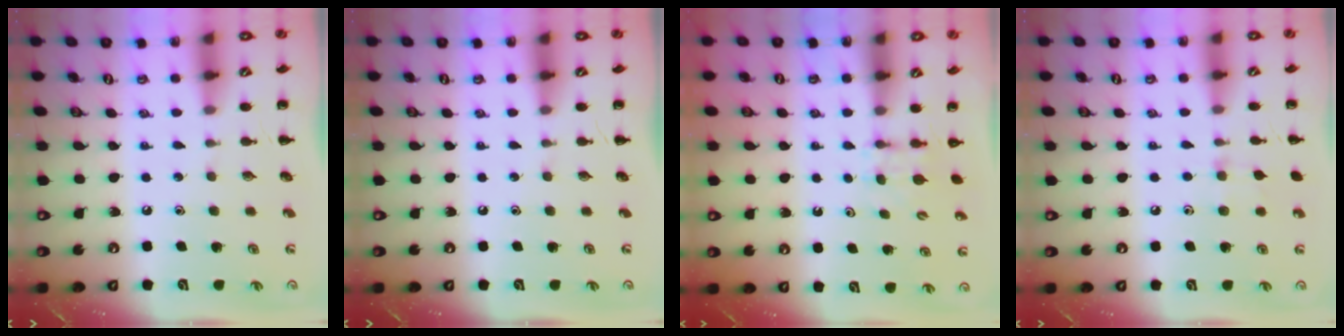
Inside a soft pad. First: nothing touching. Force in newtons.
{"total": 0.0}
{"total": 3.7, "press": 3.3, "slide": 1.5}
{"total": 5.5, "press": 5.2, "slide": 1.7}